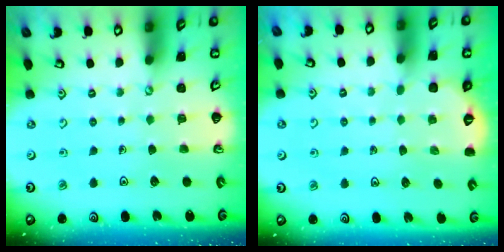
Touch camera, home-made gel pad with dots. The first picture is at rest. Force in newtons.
{"total": 2.8, "press": 2.2, "slide": 1.8}